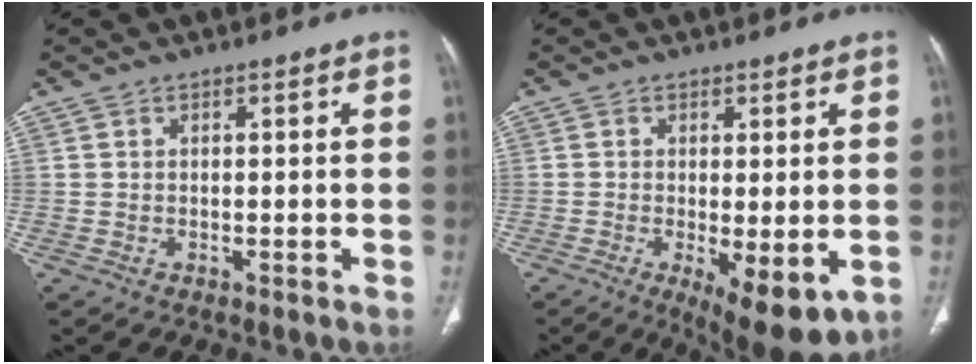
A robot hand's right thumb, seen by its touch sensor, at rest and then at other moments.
{"total": 9.9, "force": [-2.8, 3.5, 8.8], "torque": [-0.127, -0.024, -0.034]}